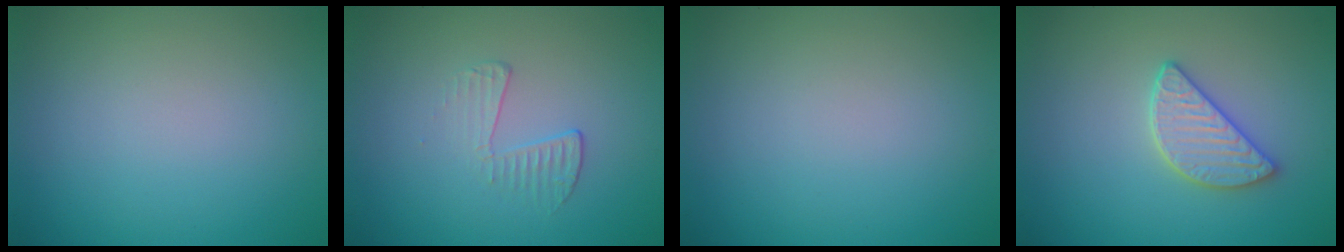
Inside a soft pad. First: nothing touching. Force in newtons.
{"total": 1.8, "press": 0.5, "slide": 1.7}
{"total": 0.0}
{"total": 2.9, "press": 2.8, "slide": 0.9}